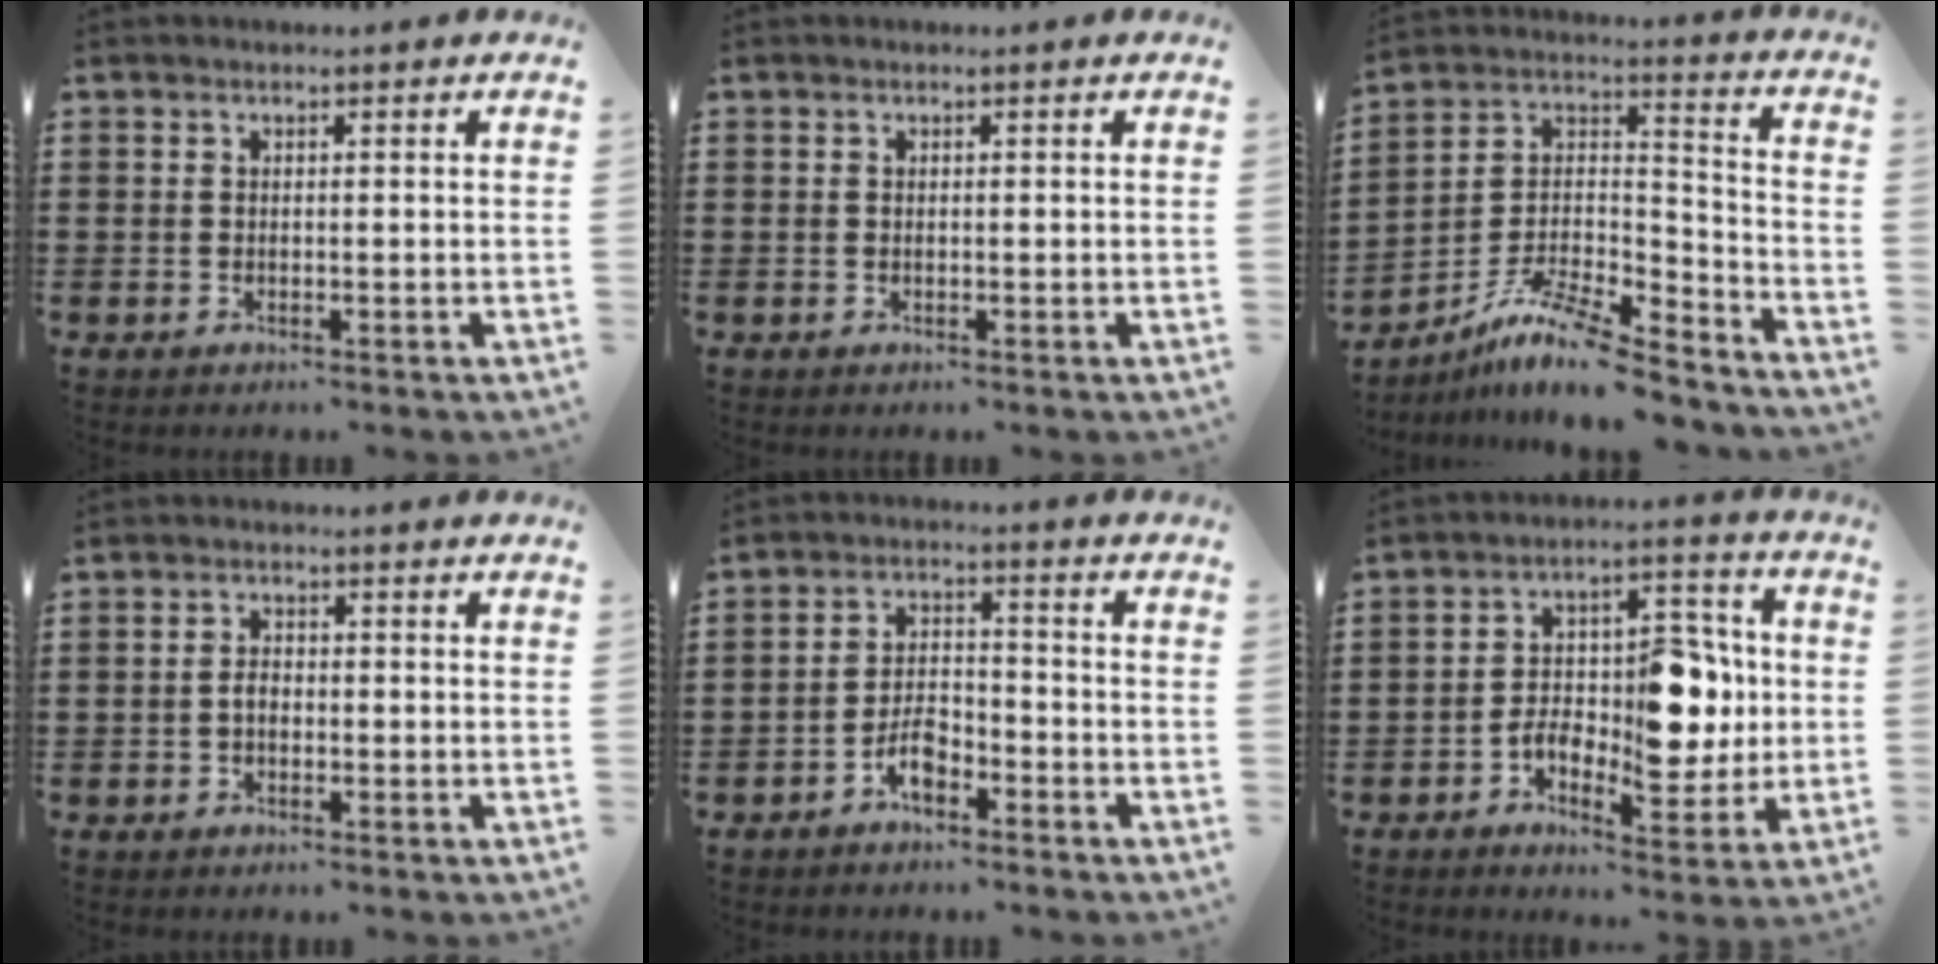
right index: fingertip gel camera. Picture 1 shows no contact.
{"total": 0.0}
{"total": 10.2, "force": [-8.6, 1.7, 5.1], "torque": [-0.101, 0.018, -0.176]}
{"total": 1.7, "force": [-0.4, 1.0, 1.4], "torque": [-0.034, 0.000, -0.011]}
{"total": 4.5, "force": [-2.8, 2.1, 2.8], "torque": [-0.063, 0.005, -0.057]}
{"total": 11.4, "force": [-1.5, 6.5, 9.2], "torque": [-0.139, 0.008, -0.024]}